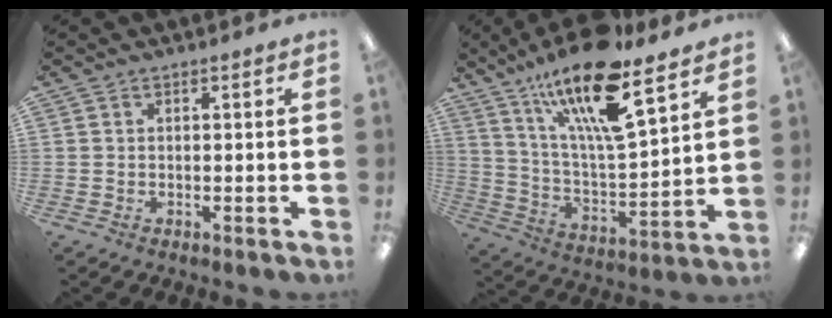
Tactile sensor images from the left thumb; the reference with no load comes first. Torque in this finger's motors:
{"motor_torque": [0.37, 0.46, 1.70, -1.08, 0.62]}